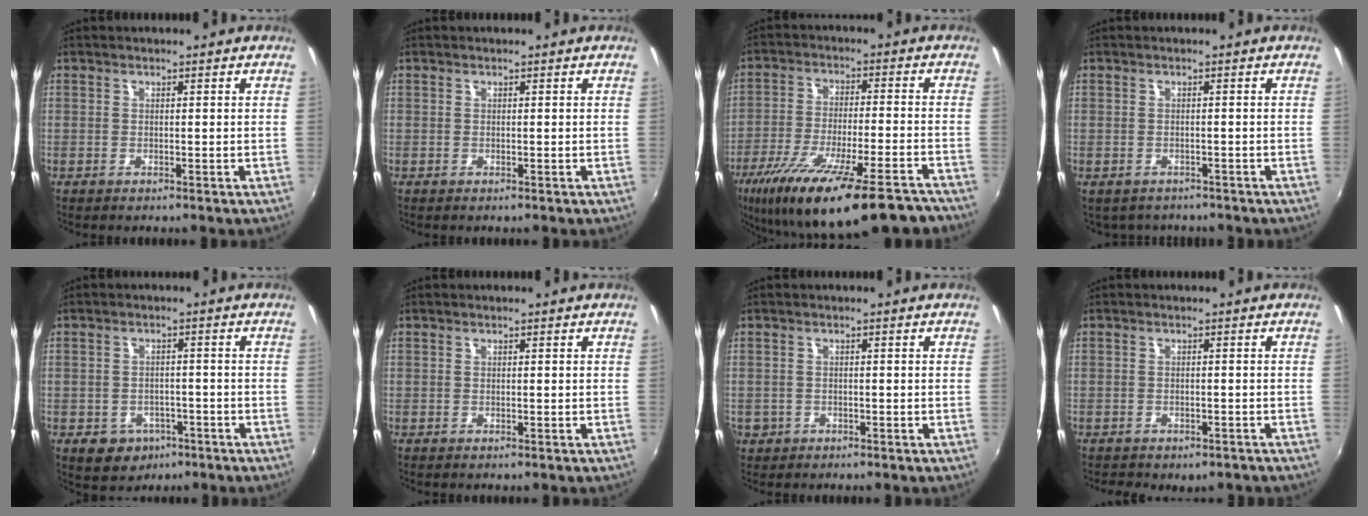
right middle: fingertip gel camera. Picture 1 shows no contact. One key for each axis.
{"total": 0.0}
{"total": 23.2, "fx": -17.5, "fy": 4.7, "fz": 14.5, "tx": -0.258, "ty": -0.061, "tz": -0.269}
{"total": 3.0, "fx": -2.4, "fy": 1.7, "fz": 0.5, "tx": -0.016, "ty": -0.013, "tz": -0.031}
{"total": 7.1, "fx": -3.5, "fy": 5.7, "fz": 2.4, "tx": -0.065, "ty": -0.003, "tz": -0.039}
{"total": 0.0}
{"total": 3.2, "fx": -1.2, "fy": 2.8, "fz": 1.1, "tx": -0.031, "ty": -0.004, "tz": -0.015}
{"total": 4.9, "fx": -3.7, "fy": 2.5, "fz": 2.0, "tx": -0.044, "ty": -0.019, "tz": -0.046}